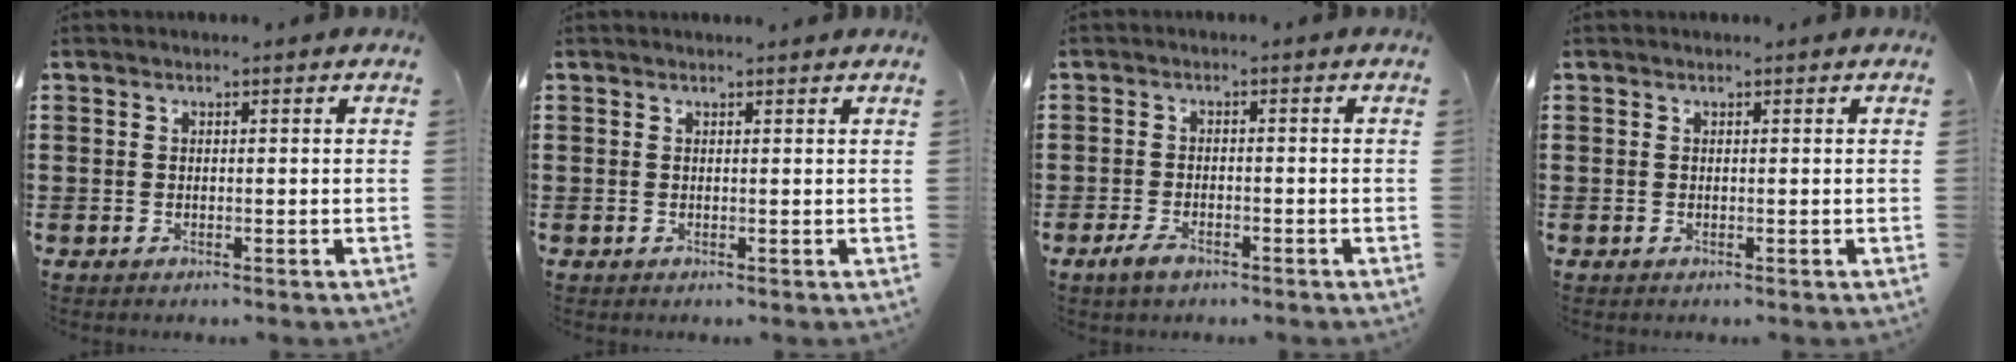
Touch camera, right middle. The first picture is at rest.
{"total": 0.5, "force": [0.5, -0.2, 0.1], "torque": [-0.002, 0.000, 0.009]}
{"total": 2.5, "force": [-1.6, 1.1, 1.6], "torque": [-0.042, -0.004, -0.034]}
{"total": 0.0}